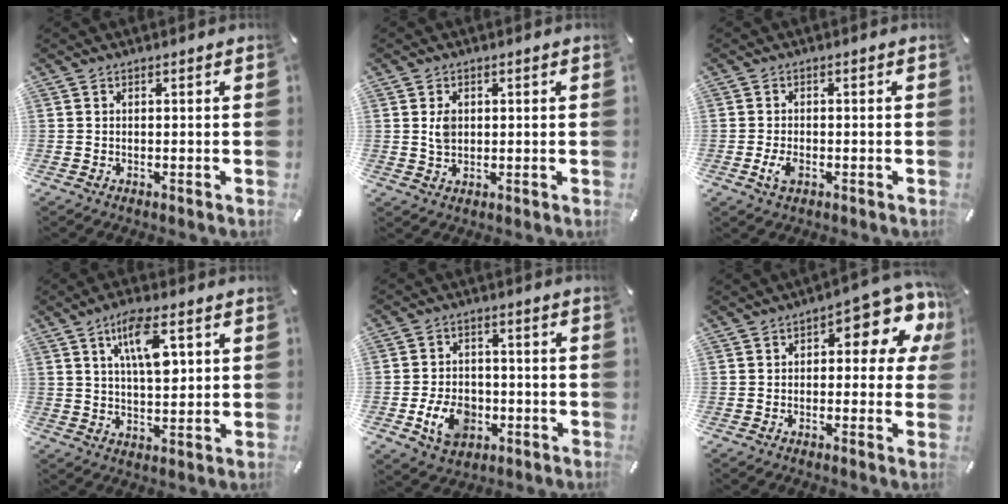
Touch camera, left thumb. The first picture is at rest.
{"total": 3.0, "force": [0.6, 2.3, 1.8], "torque": [-0.031, 0.002, 0.010]}
{"total": 3.0, "force": [-1.1, 1.7, 2.3], "torque": [-0.060, -0.003, -0.024]}
{"total": 10.3, "force": [4.0, 4.1, 8.6], "torque": [-0.142, -0.005, 0.064]}
{"total": 9.4, "force": [-3.0, 7.1, 5.5], "torque": [-0.104, 0.011, -0.053]}
{"total": 11.2, "force": [4.6, 4.7, 9.1], "torque": [-0.111, -0.039, 0.073]}